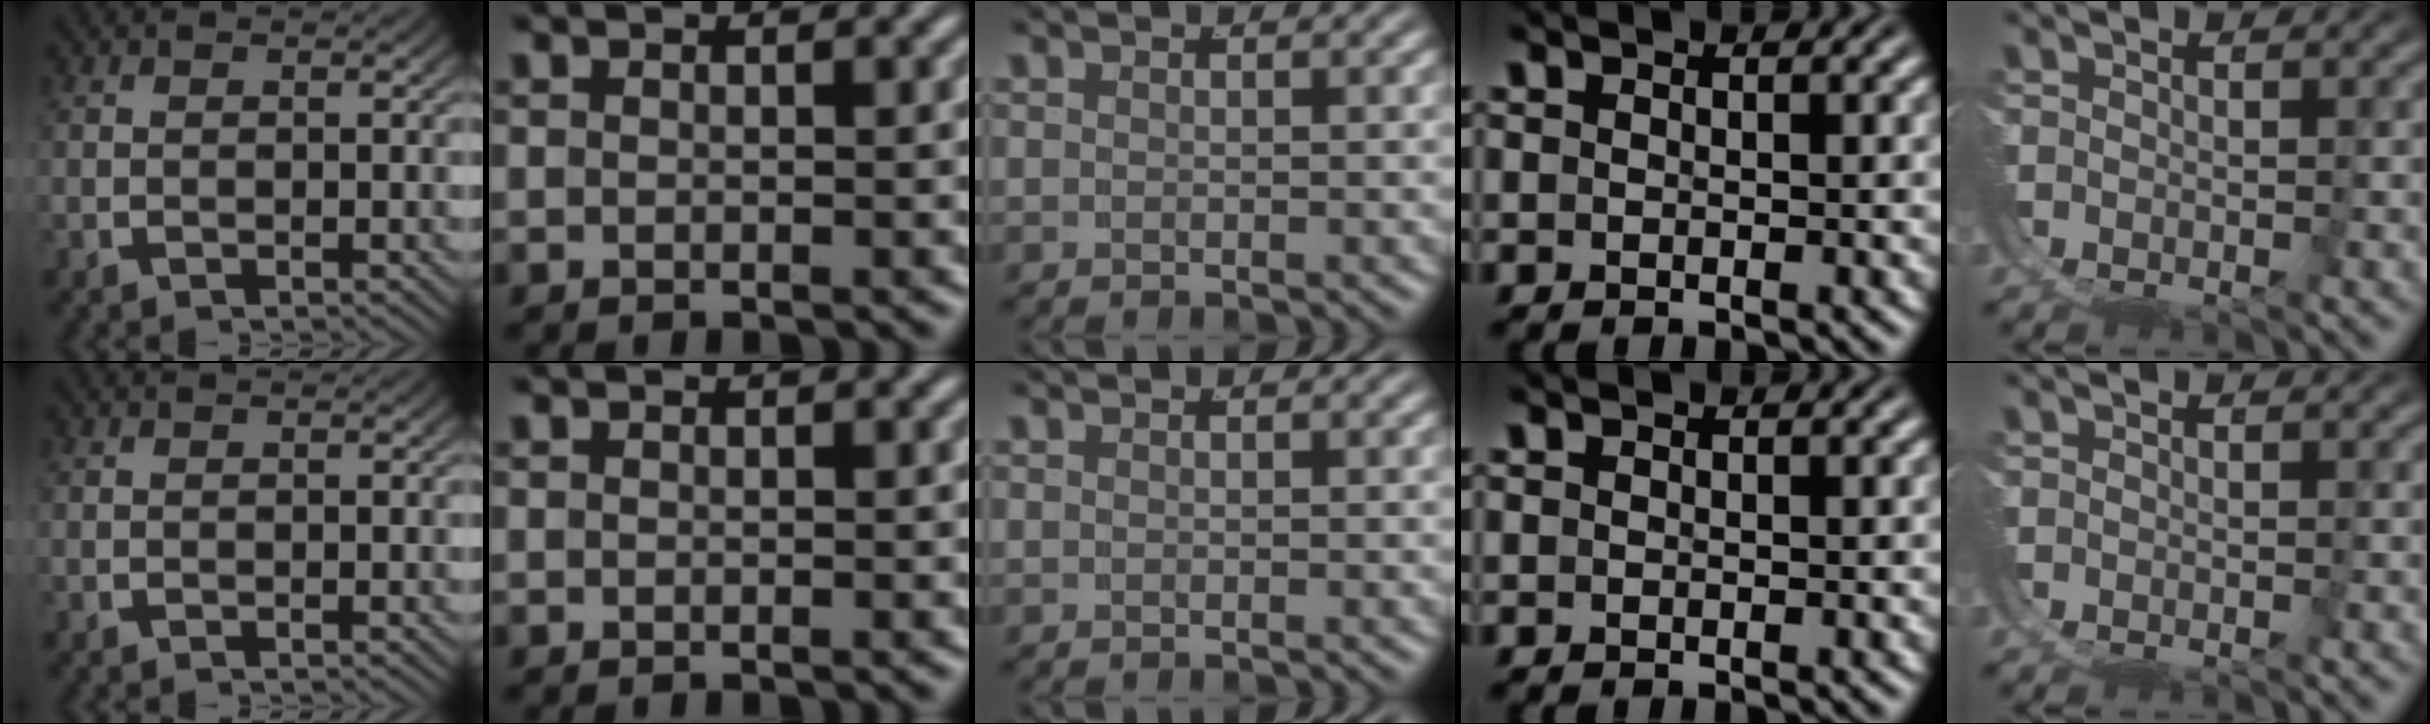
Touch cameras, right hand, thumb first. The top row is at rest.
{}